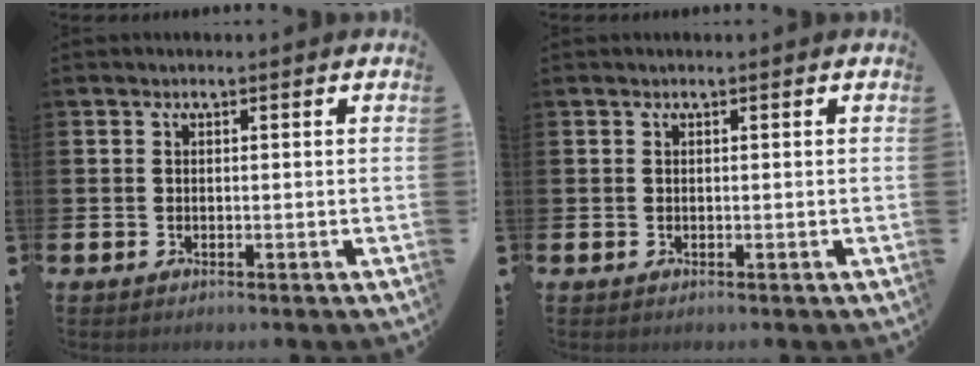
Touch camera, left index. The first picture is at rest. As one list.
[{"total": 0.0}]